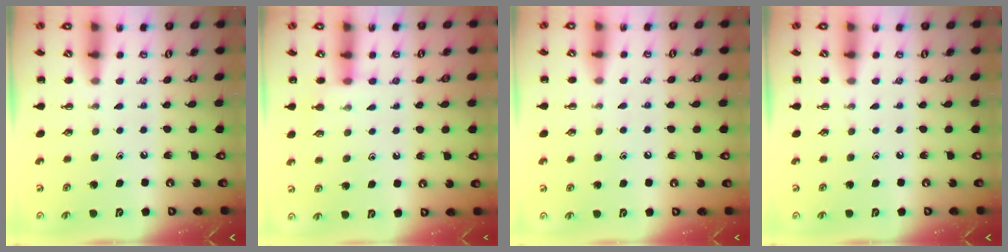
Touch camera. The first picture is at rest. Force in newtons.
{"total": 4.8, "press": 4.6, "slide": 1.4}
{"total": 5.0, "press": 4.8, "slide": 1.4}
{"total": 0.0}